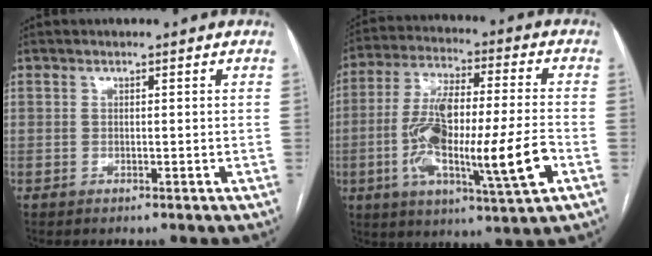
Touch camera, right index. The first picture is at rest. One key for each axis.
{"total": 18.8, "fx": -4.5, "fy": 2.5, "fz": 18.0, "tx": -0.316, "ty": -0.003, "tz": -0.073}